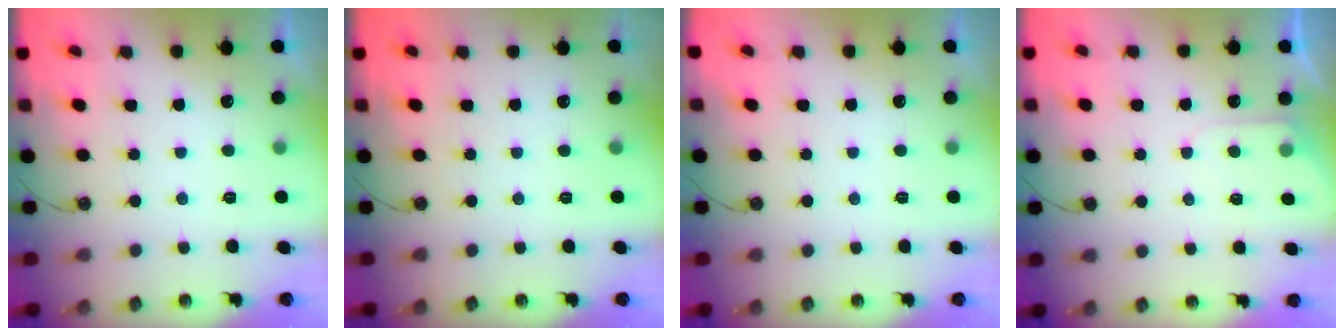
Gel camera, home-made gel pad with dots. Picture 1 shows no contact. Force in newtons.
{"total": 0.0}
{"total": 0.0}
{"total": 4.7, "press": 4.6, "slide": 0.6}